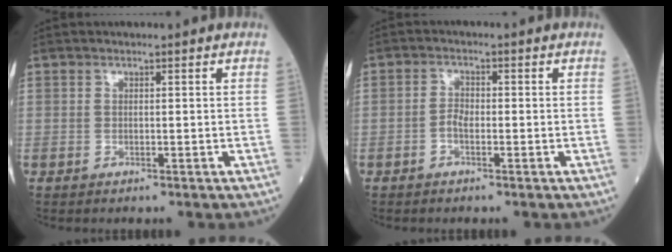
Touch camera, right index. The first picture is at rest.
{"total": 1.8, "force": [-0.8, 0.8, 1.4], "torque": [-0.021, 0.006, -0.017]}